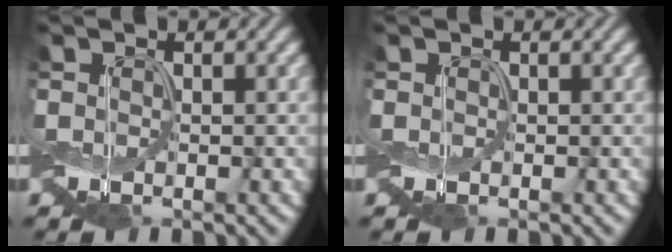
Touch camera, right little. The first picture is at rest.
{"total": 0.0}